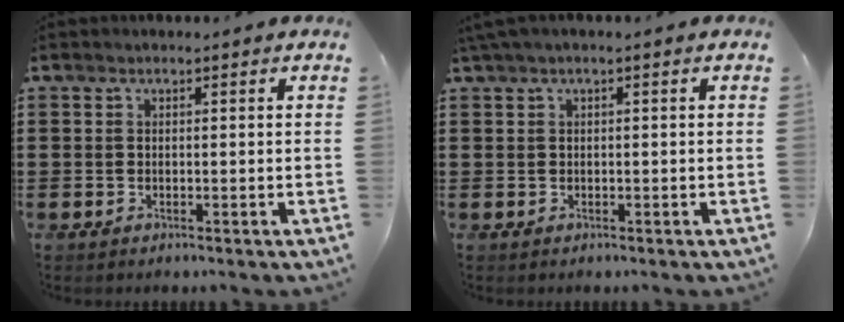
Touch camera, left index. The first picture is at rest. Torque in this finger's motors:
{"motor_torque": [0.64, -0.69, 0.32, 0.09]}